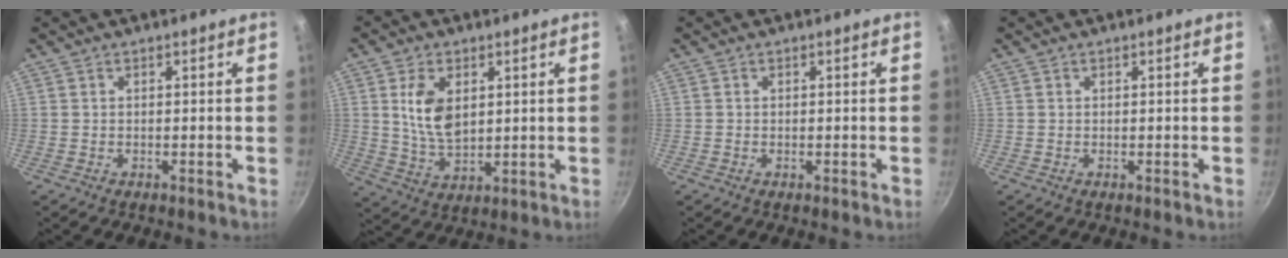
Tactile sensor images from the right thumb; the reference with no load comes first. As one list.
[{"total": 9.1, "force": [2.3, 5.4, 6.9], "torque": [-0.116, -0.015, 0.053]}, {"total": 0.0}, {"total": 0.0}]